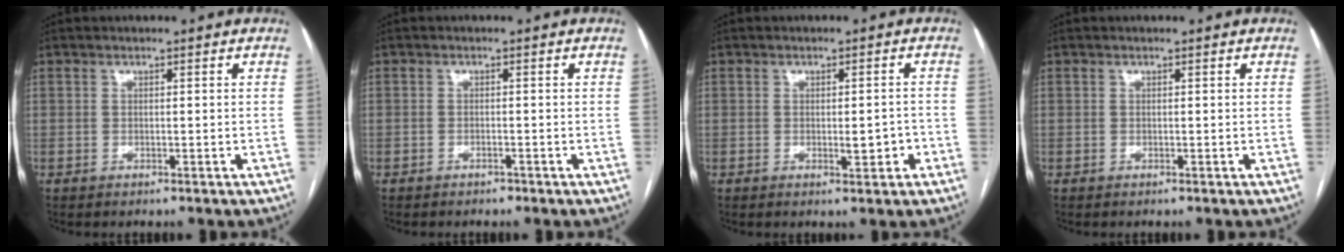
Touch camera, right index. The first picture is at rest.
{"total": 0.8, "force": [-0.7, 0.3, 0.2], "torque": [-0.008, 0.000, -0.010]}
{"total": 3.0, "force": [-0.9, 0.9, 2.7], "torque": [-0.039, 0.000, -0.008]}
{"total": 0.0}